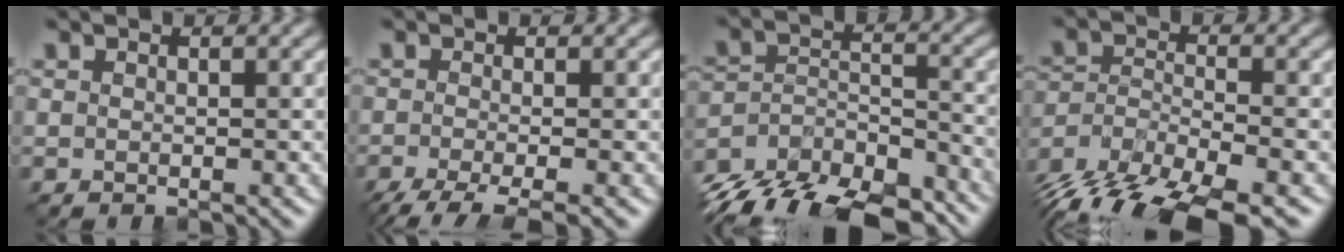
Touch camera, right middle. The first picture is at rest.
{"total": 5.2, "force": [-3.2, 1.3, 3.8], "torque": [-0.059, -0.011, -0.063]}
{"total": 16.4, "force": [-13.8, 6.7, 5.8], "torque": [-0.115, -0.009, -0.196]}
{"total": 11.4, "force": [-9.0, 4.0, 5.6], "torque": [-0.111, -0.029, -0.153]}